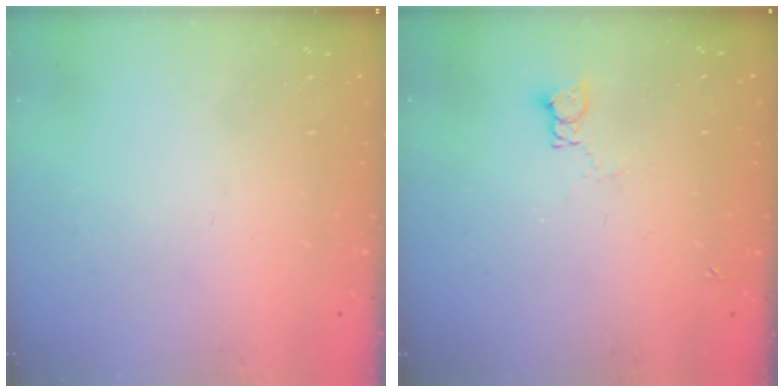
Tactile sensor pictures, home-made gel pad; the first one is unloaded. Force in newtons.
{"total": 2.2, "press": 2.2, "slide": 0.3}